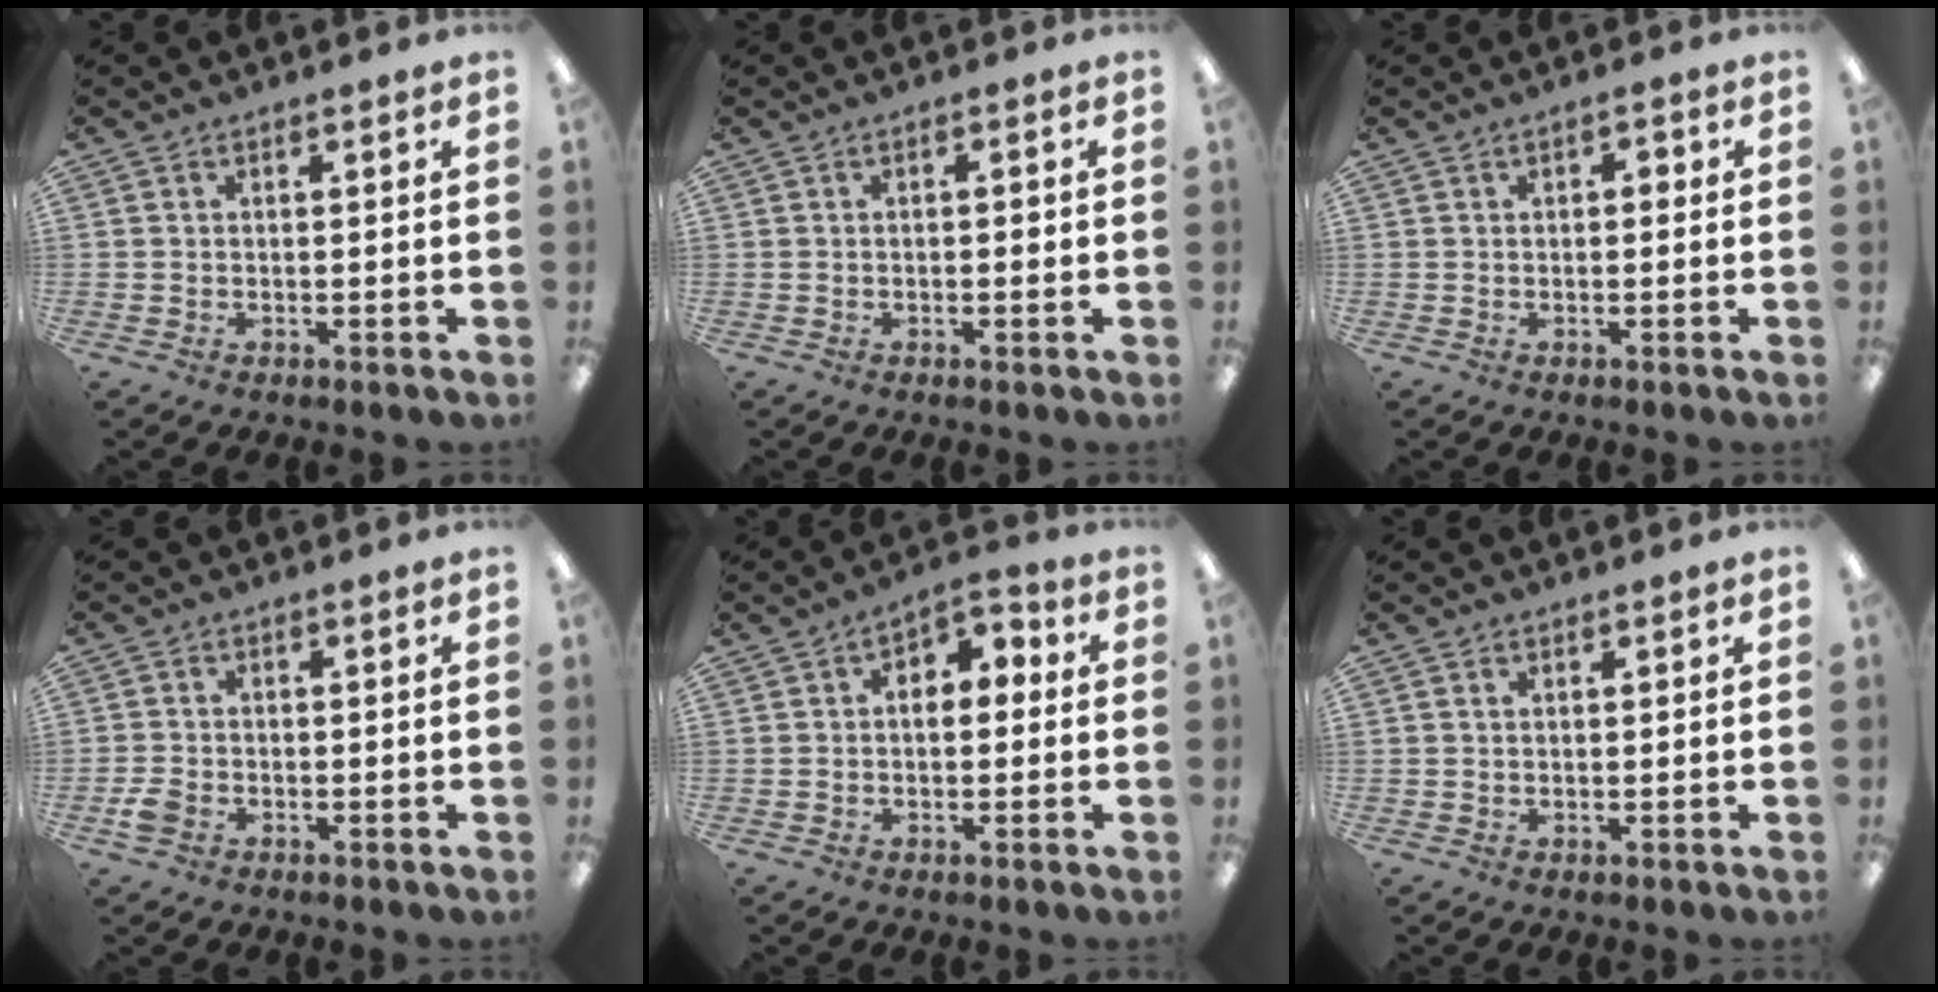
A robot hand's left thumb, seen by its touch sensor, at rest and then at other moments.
{"total": 1.2, "force": [-0.5, 0.6, 0.9], "torque": [-0.018, 0.004, -0.011]}
{"total": 1.6, "force": [0.0, 1.0, 1.2], "torque": [-0.023, 0.007, -0.002]}
{"total": 3.3, "force": [-1.6, 2.3, 1.8], "torque": [-0.042, 0.005, -0.031]}
{"total": 4.7, "force": [0.1, 3.6, 3.0], "torque": [-0.042, 0.006, -0.002]}
{"total": 1.0, "force": [0.4, 0.8, 0.5], "torque": [-0.010, 0.005, 0.006]}